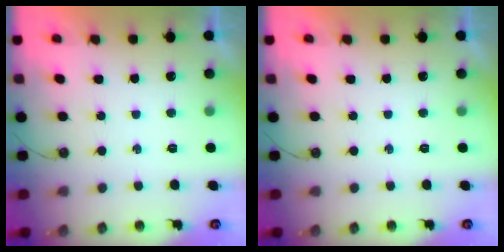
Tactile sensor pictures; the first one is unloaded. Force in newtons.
{"total": 0.0}